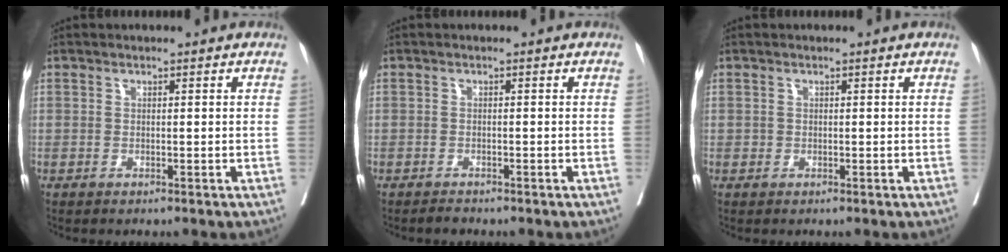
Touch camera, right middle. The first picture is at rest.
{"total": 0.9, "force": [-0.9, 0.2, 0.1], "torque": [-0.002, 0.000, -0.012]}
{"total": 0.0}